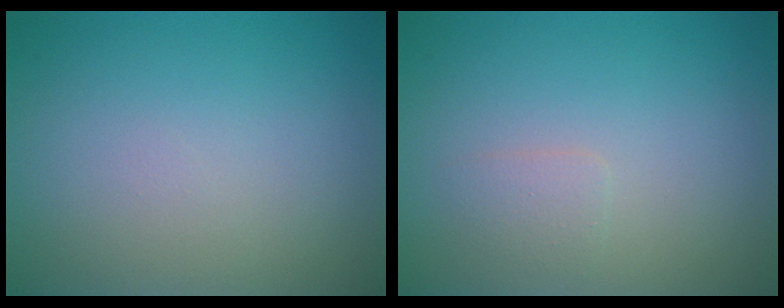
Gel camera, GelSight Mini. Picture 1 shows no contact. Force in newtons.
{"total": 1.0, "press": 1.0, "slide": 0.1}